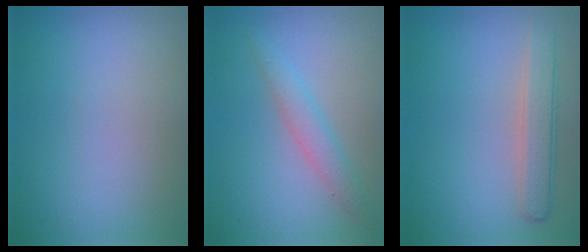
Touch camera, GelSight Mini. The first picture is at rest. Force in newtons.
{"total": 2.3, "press": 2.3, "slide": 0.0}
{"total": 2.8, "press": 2.8, "slide": 0.1}